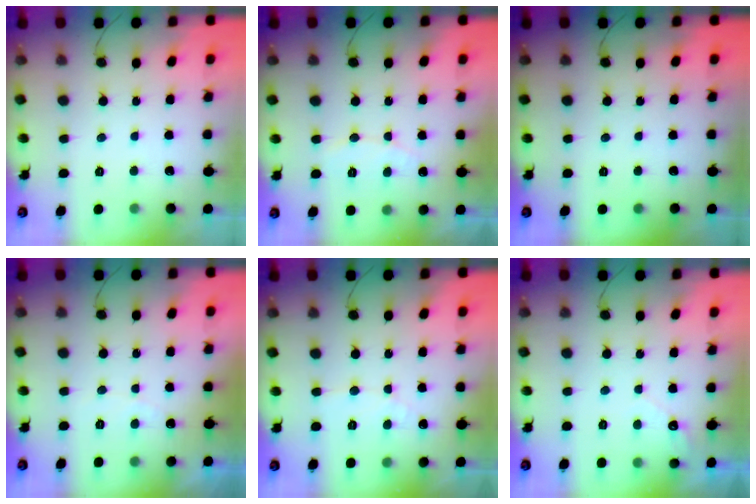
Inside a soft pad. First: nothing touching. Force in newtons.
{"total": 5.2, "press": 5.2, "slide": 0.4}
{"total": 0.0}
{"total": 3.0, "press": 3.0, "slide": 0.1}
{"total": 3.4, "press": 3.4, "slide": 0.3}
{"total": 2.9, "press": 2.9, "slide": 0.1}